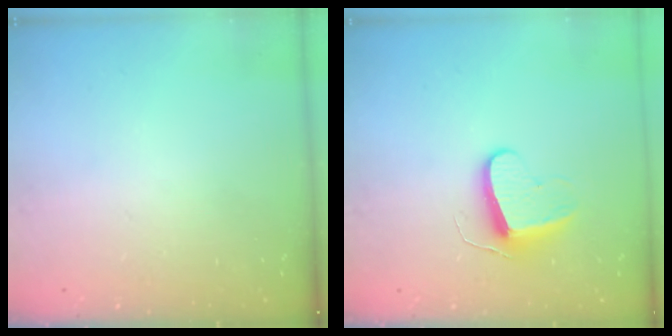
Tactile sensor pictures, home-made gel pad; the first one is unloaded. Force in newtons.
{"total": 9.4, "press": 9.3, "slide": 0.9}